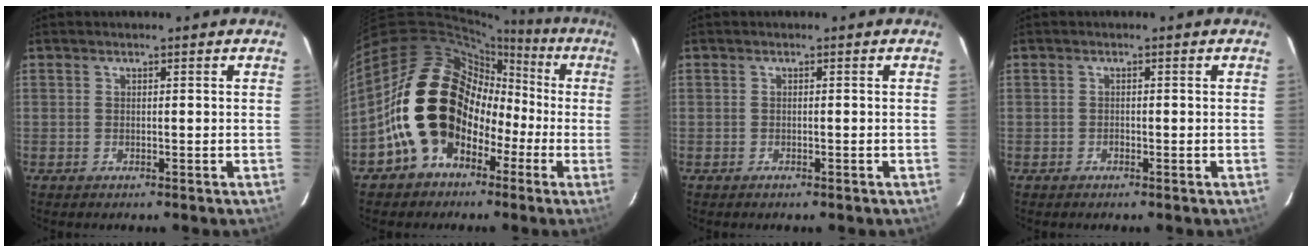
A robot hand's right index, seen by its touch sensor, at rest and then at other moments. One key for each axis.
{"total": 19.8, "fx": -5.0, "fy": 16.4, "fz": 10.0, "tx": -0.210, "ty": 0.046, "tz": -0.064}
{"total": 0.6, "fx": -0.5, "fy": 0.2, "fz": 0.3, "tx": -0.005, "ty": 0.001, "tz": -0.009}
{"total": 0.6, "fx": -0.5, "fy": 0.4, "fz": 0.0, "tx": 0.000, "ty": 0.001, "tz": -0.008}